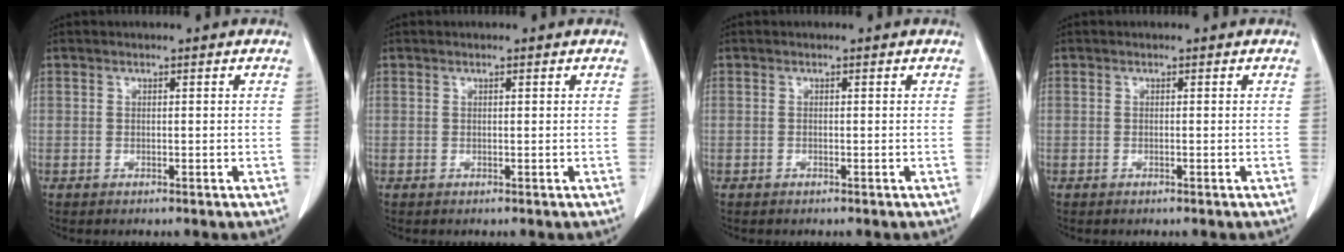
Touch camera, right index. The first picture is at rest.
{"total": 0.0}
{"total": 0.0}
{"total": 0.0}